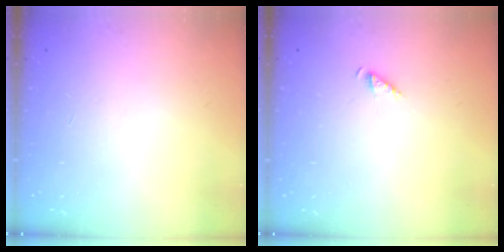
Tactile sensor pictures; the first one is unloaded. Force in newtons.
{"total": 2.2, "press": 2.1, "slide": 0.4}